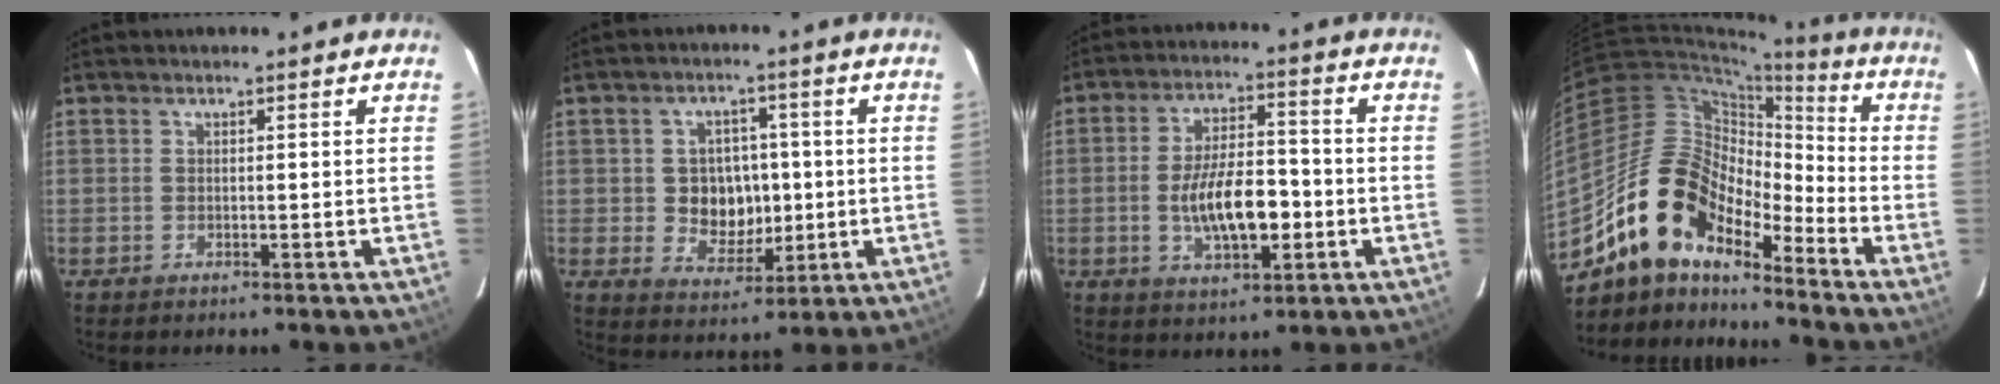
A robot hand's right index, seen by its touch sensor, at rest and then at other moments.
{"total": 8.2, "force": [-0.4, 7.1, 4.1], "torque": [-0.085, 0.011, 0.007]}
{"total": 11.9, "force": [-2.6, 5.0, 10.5], "torque": [-0.197, 0.002, -0.037]}
{"total": 14.8, "force": [-12.0, 6.0, 6.4], "torque": [-0.112, 0.020, -0.230]}